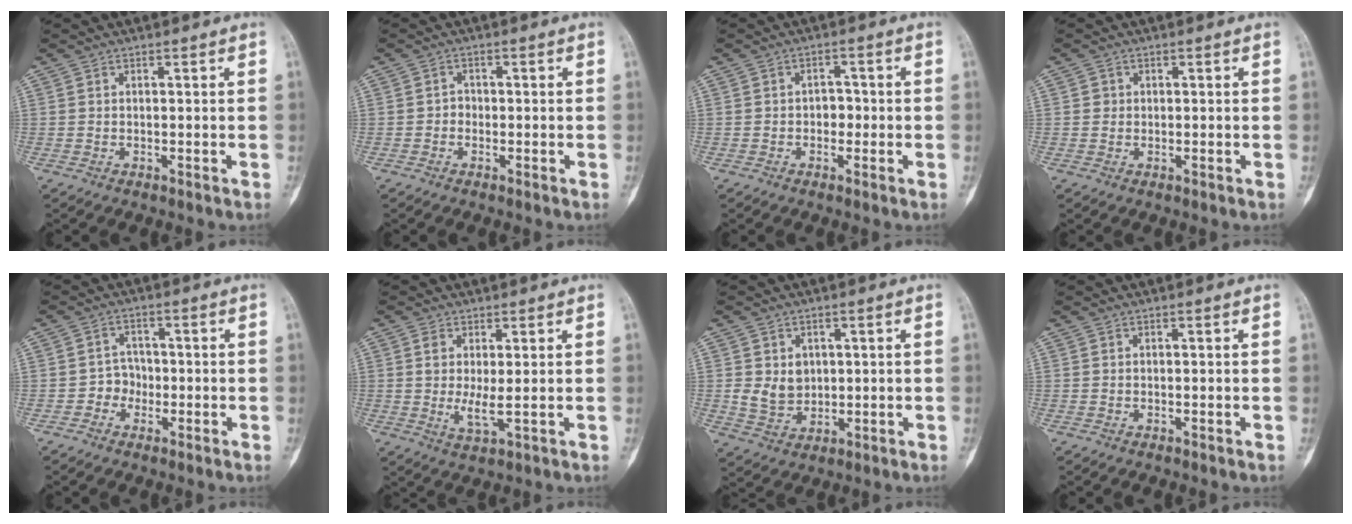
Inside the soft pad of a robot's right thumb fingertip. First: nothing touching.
{"total": 1.4, "force": [-0.5, 1.2, 0.5], "torque": [0.005, 0.007, -0.014]}
{"total": 2.6, "force": [-0.5, 2.0, 1.6], "torque": [0.001, 0.011, -0.014]}
{"total": 1.3, "force": [0.1, 1.2, 0.2], "torque": [0.008, 0.004, 0.000]}
{"total": 3.5, "force": [-1.2, 3.1, 1.0], "torque": [0.009, 0.014, -0.031]}
{"total": 4.5, "force": [0.4, 1.4, 4.2], "torque": [-0.087, -0.012, 0.009]}
{"total": 5.7, "force": [0.9, 4.7, 3.1], "torque": [-0.030, -0.010, 0.027]}
{"total": 0.0}